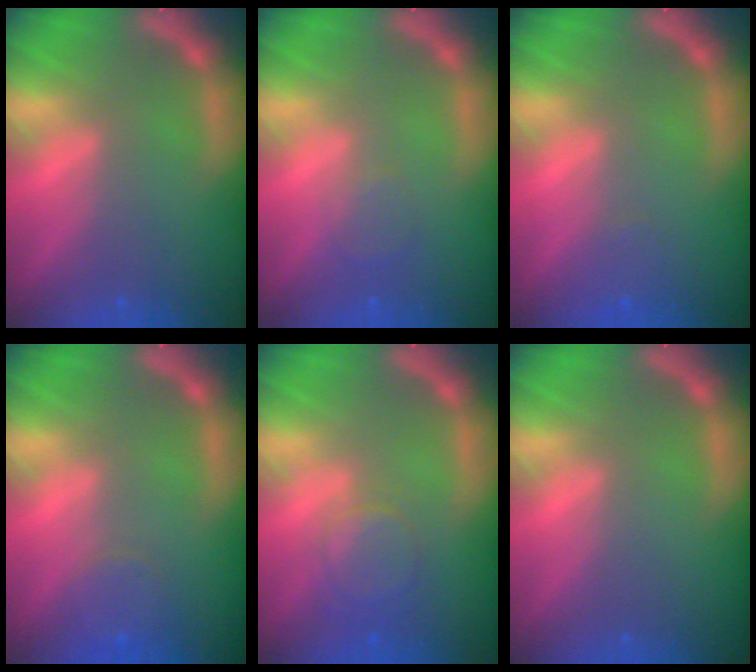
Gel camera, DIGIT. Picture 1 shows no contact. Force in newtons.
{"total": 1.5}
{"total": 1.0}
{"total": 2.4}
{"total": 4.0}
{"total": 0.0}